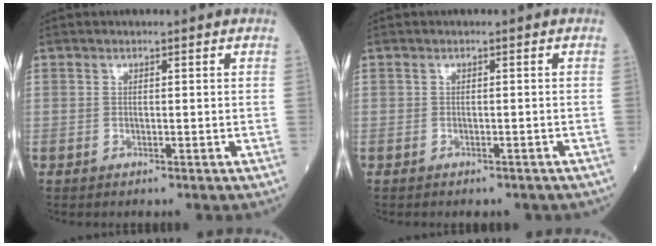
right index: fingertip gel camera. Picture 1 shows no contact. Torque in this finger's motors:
{"motor_torque": [0.62, -0.66, 0.09, 0.01]}